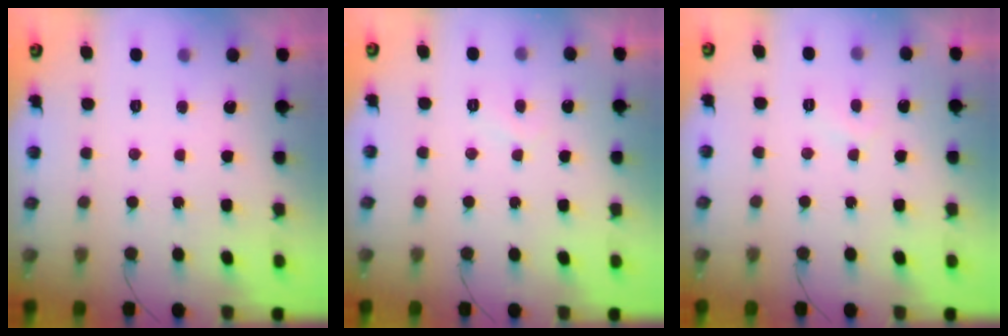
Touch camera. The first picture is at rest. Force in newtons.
{"total": 1.9, "press": 1.8, "slide": 0.5}
{"total": 3.1, "press": 3.0, "slide": 0.6}